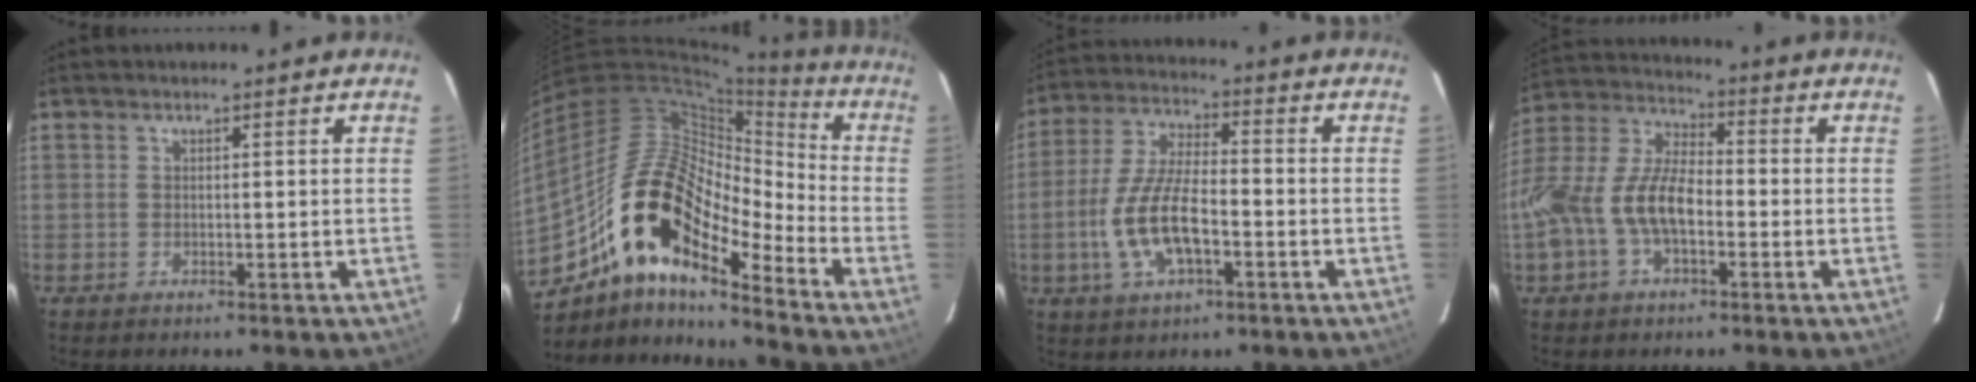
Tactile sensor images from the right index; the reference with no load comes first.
{"total": 19.1, "force": [-12.0, 7.0, 13.1], "torque": [-0.223, -0.005, -0.240]}
{"total": 12.0, "force": [-3.6, 4.6, 10.5], "torque": [-0.221, -0.002, -0.067]}
{"total": 13.6, "force": [-3.9, 7.0, 11.0], "torque": [-0.230, 0.011, -0.077]}